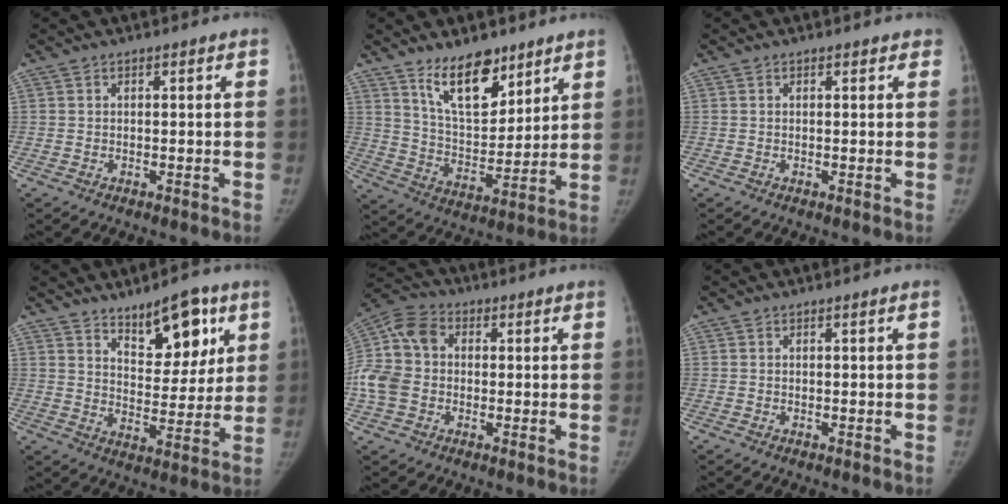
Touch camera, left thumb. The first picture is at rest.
{"total": 13.0, "force": [8.9, 6.1, 7.3], "torque": [-0.084, -0.069, 0.164]}
{"total": 0.8, "force": [0.6, 0.5, 0.1], "torque": [0.011, -0.003, 0.002]}
{"total": 12.4, "force": [7.1, 5.9, 8.3], "torque": [-0.085, -0.039, 0.115]}
{"total": 12.7, "force": [-0.7, 10.2, 7.6], "torque": [-0.162, 0.029, -0.023]}
{"total": 0.0}